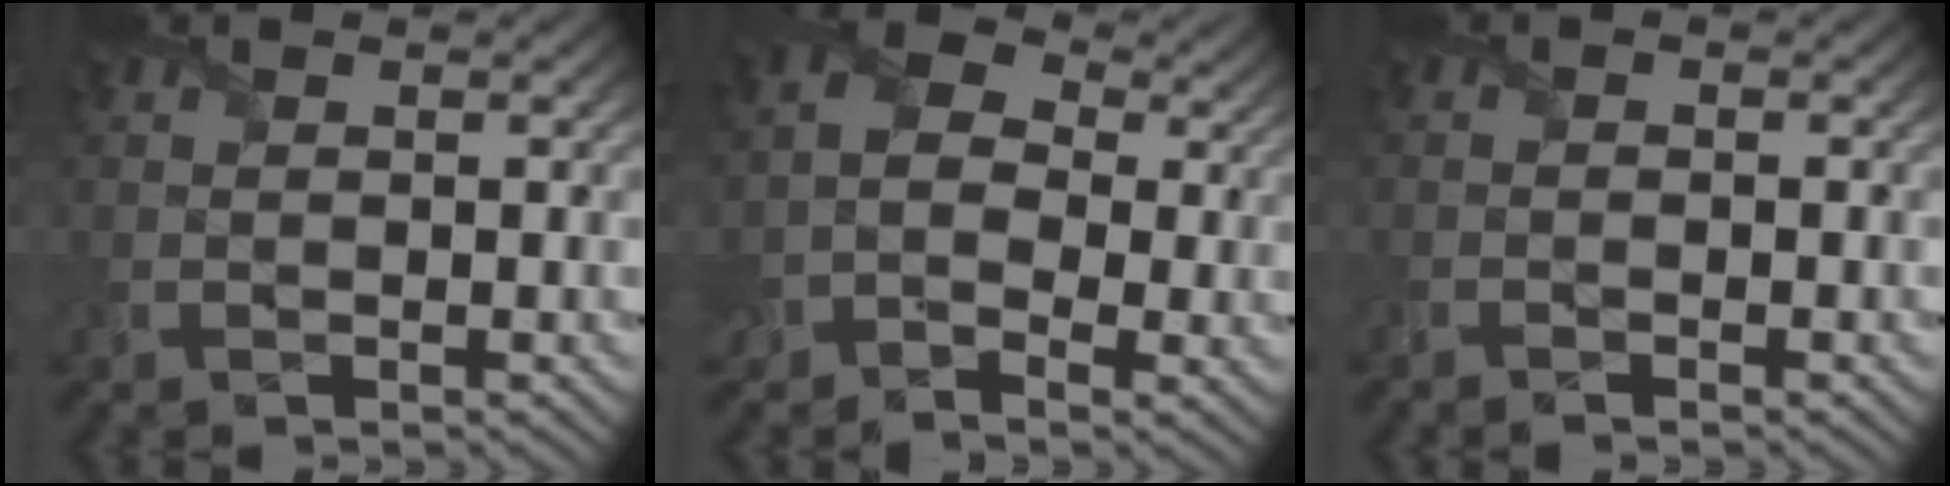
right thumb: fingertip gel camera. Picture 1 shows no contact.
{"total": 8.1, "force": [0.1, 6.0, 5.5], "torque": [-0.121, -0.009, 0.001]}
{"total": 1.0, "force": [-0.9, 0.1, 0.5], "torque": [-0.009, -0.002, -0.016]}